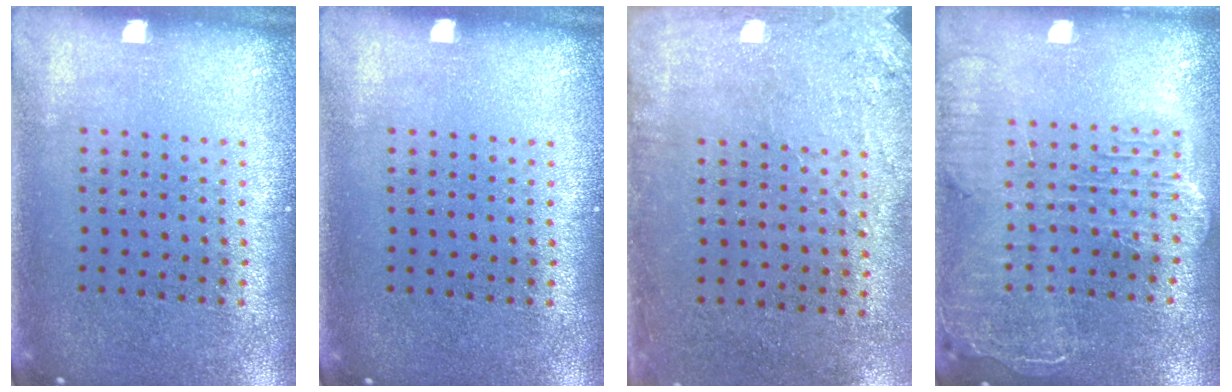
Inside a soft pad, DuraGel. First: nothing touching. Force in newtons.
{"total": 0.0}
{"total": 2.8, "press": 2.3, "slide": 1.6}
{"total": 2.3, "press": 2.0, "slide": 1.1}